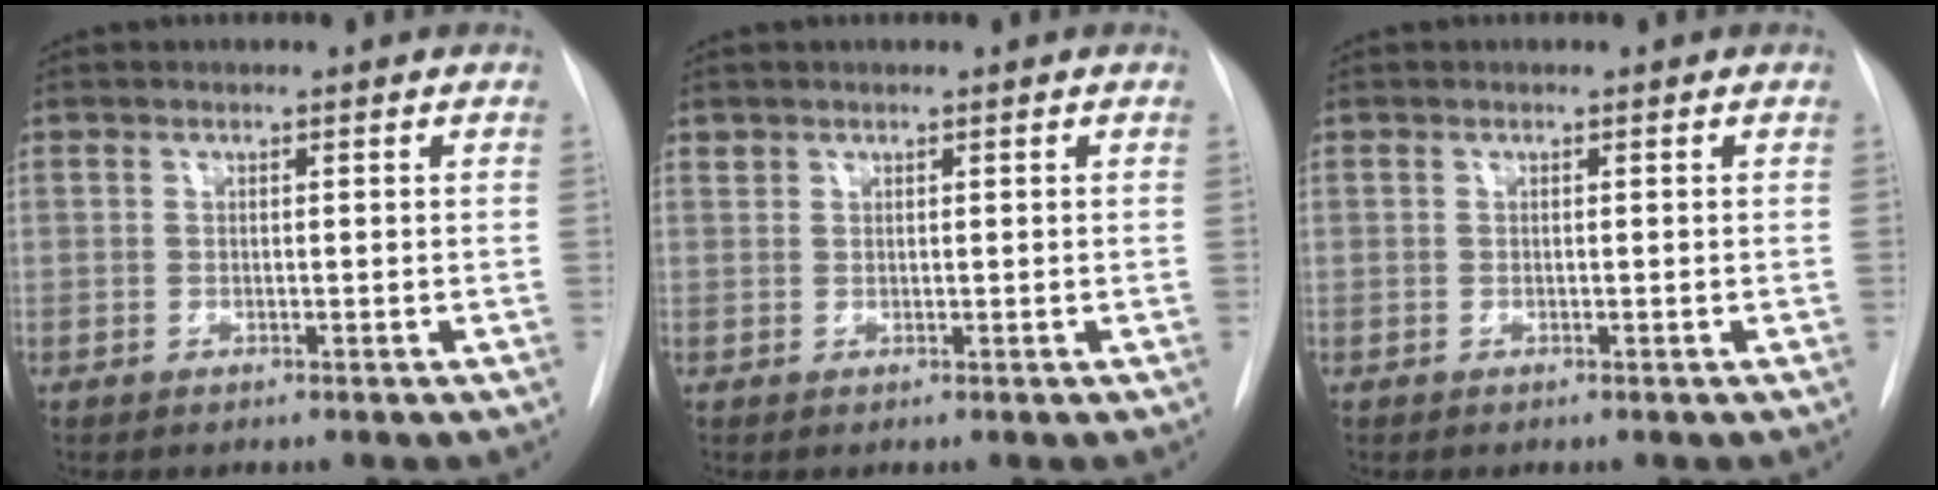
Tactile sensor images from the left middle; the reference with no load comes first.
{"total": 0.6, "force": [0.6, 0.3, -0.1], "torque": [0.001, 0.003, 0.009]}
{"total": 0.0}